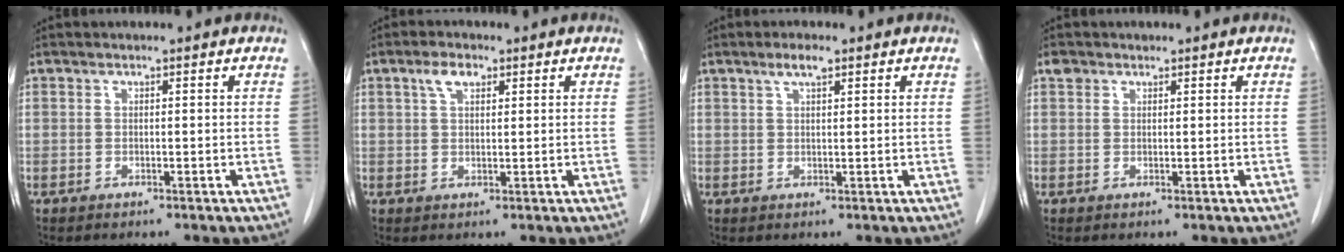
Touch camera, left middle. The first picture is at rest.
{"total": 3.5, "force": [1.9, 1.7, 2.4], "torque": [-0.051, 0.008, 0.037]}
{"total": 2.5, "force": [1.6, 0.5, 1.8], "torque": [-0.039, 0.005, 0.031]}
{"total": 1.4, "force": [1.0, 0.9, 0.2], "torque": [-0.004, 0.009, 0.016]}